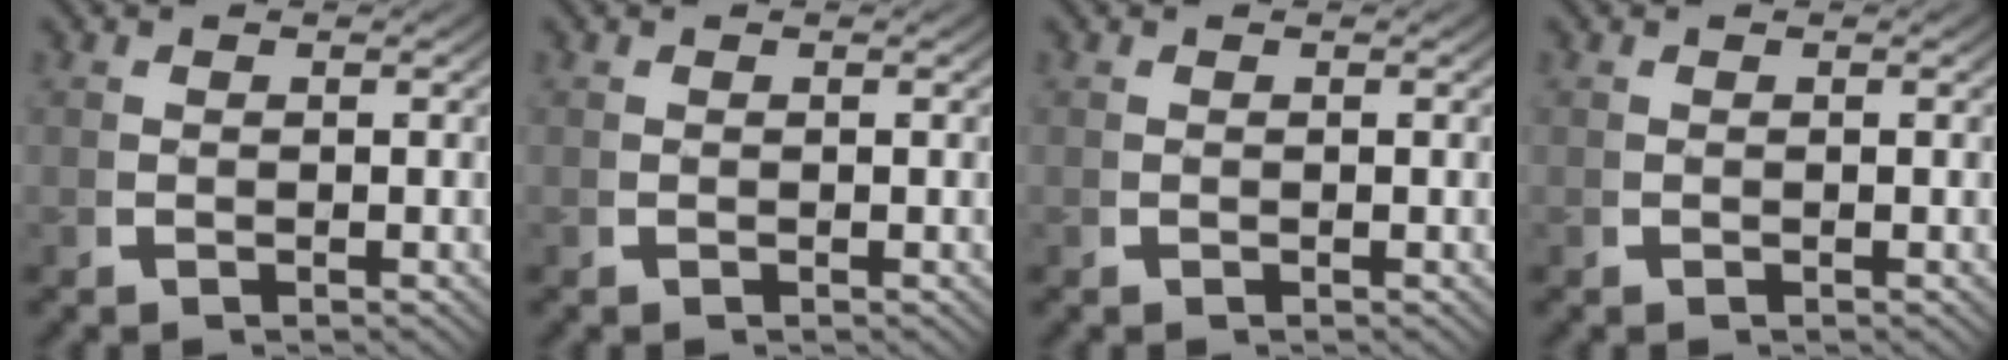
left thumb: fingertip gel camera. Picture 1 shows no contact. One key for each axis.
{"total": 0.0}
{"total": 0.0}
{"total": 0.0}